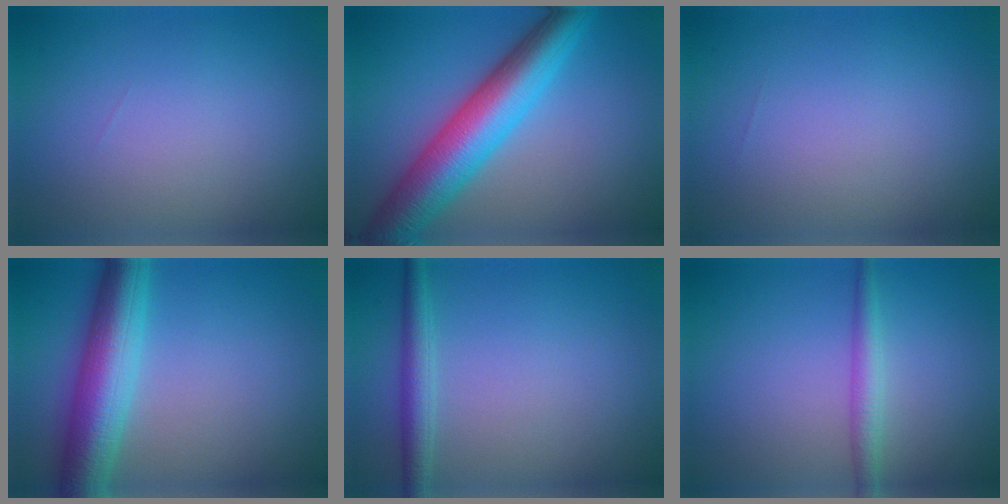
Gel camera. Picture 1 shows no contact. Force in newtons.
{"total": 9.3, "press": 9.3, "slide": 0.1}
{"total": 0.0}
{"total": 7.5, "press": 7.5, "slide": 0.1}
{"total": 2.4, "press": 2.4, "slide": 0.1}
{"total": 2.1, "press": 2.1, "slide": 0.0}